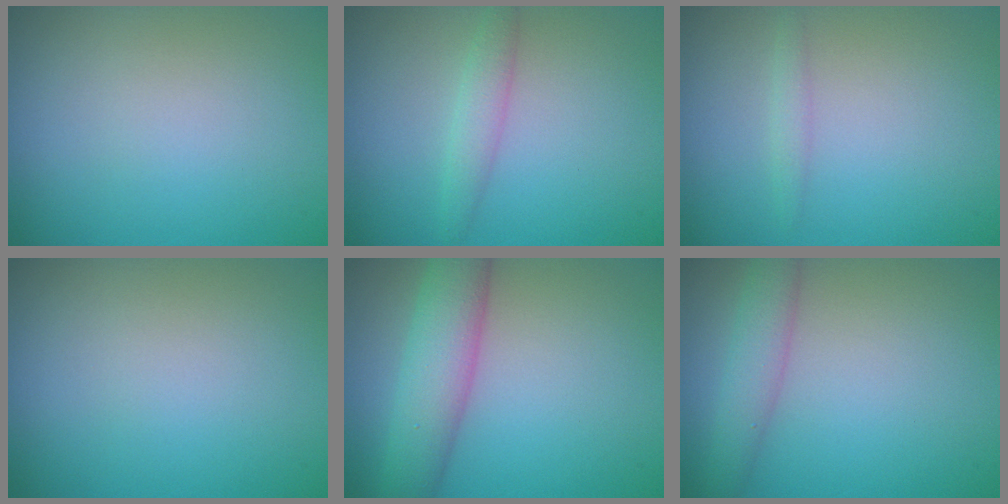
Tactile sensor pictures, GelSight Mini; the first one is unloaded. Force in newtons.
{"total": 1.7, "press": 1.7, "slide": 0.0}
{"total": 0.8, "press": 0.8, "slide": 0.0}
{"total": 0.0}
{"total": 5.5, "press": 5.5, "slide": 0.1}
{"total": 2.9, "press": 2.9, "slide": 0.1}